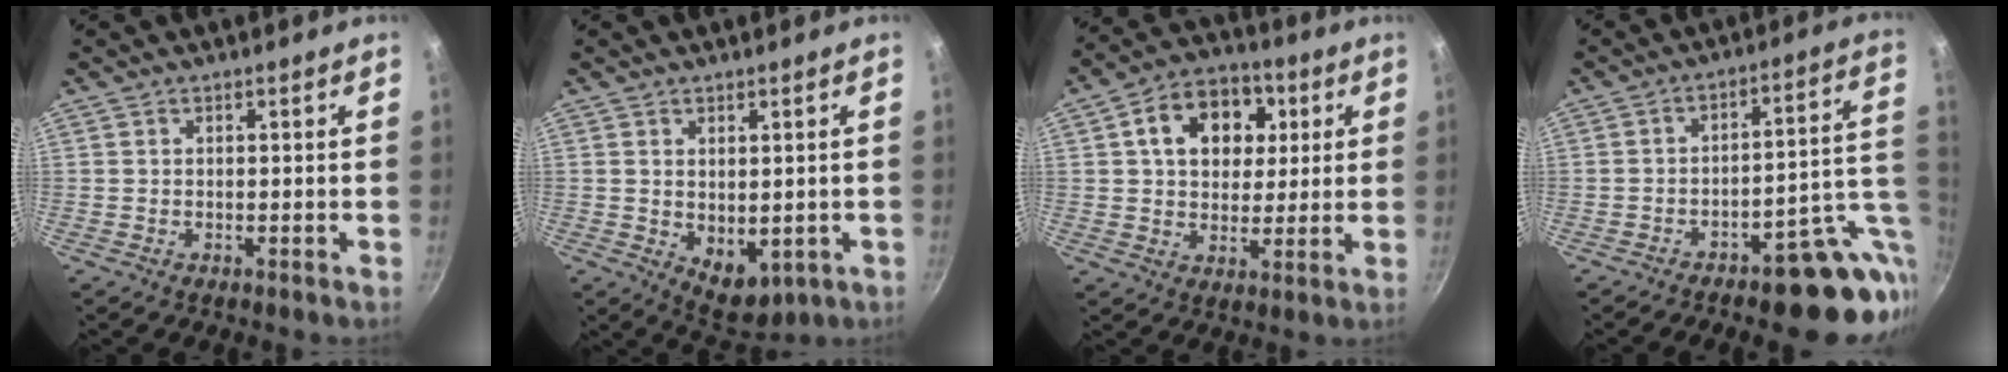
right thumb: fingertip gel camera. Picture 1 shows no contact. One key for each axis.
{"total": 6.6, "fx": -0.1, "fy": 4.3, "fz": 5.0, "tx": -0.052, "ty": -0.016, "tz": 0.017}
{"total": 14.0, "fx": 4.0, "fy": 10.4, "fz": 8.5, "tx": -0.103, "ty": 0.009, "tz": 0.051}
{"total": 16.9, "fx": -6.5, "fy": 7.1, "fz": 13.9, "tx": -0.116, "ty": 0.038, "tz": -0.085}